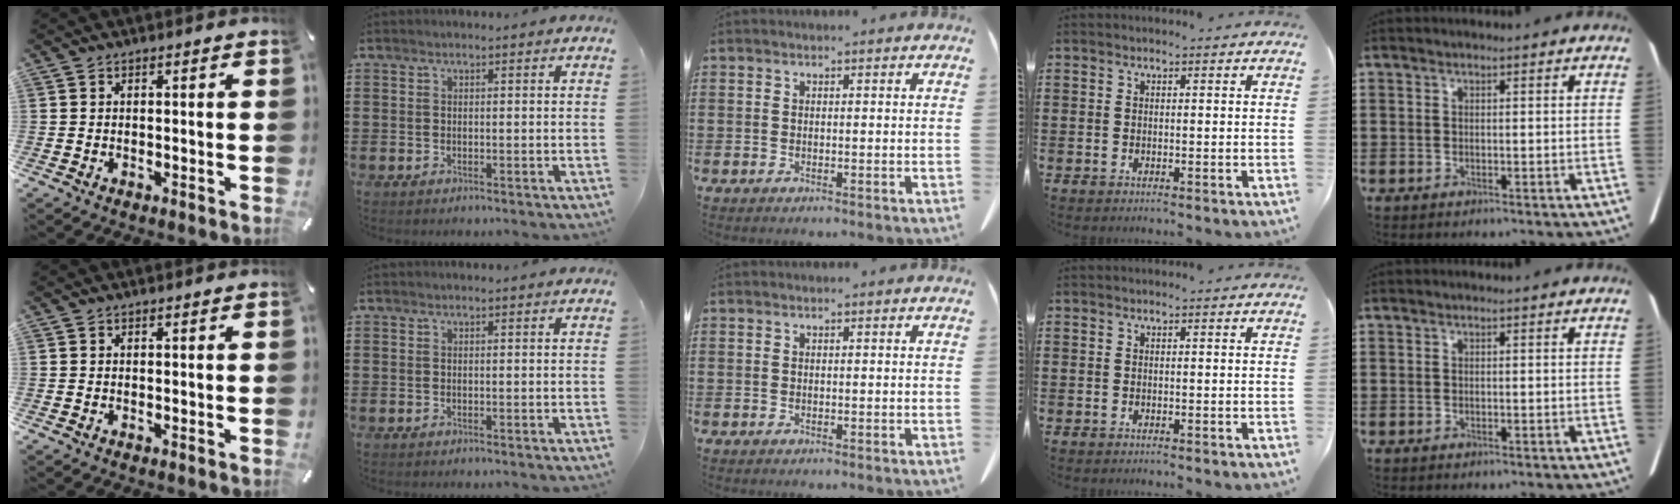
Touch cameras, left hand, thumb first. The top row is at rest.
{}